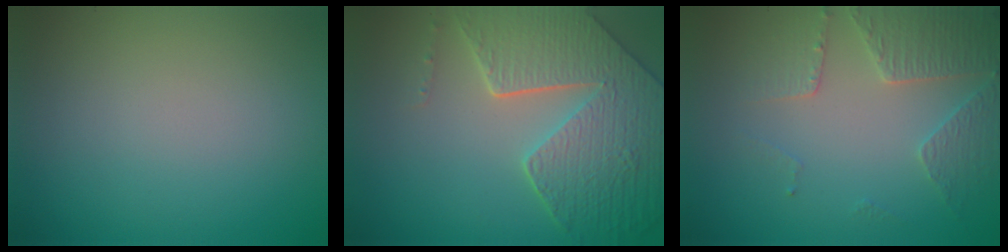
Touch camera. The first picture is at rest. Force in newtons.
{"total": 8.8, "press": 6.3, "slide": 6.2}
{"total": 3.7, "press": 3.5, "slide": 1.2}